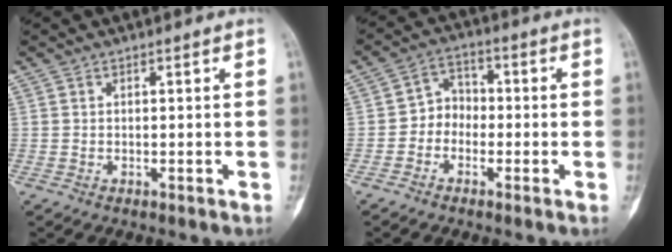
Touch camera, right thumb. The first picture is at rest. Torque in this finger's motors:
{"motor_torque": [-0.36, 0.35, 0.58, -0.14, -0.05]}